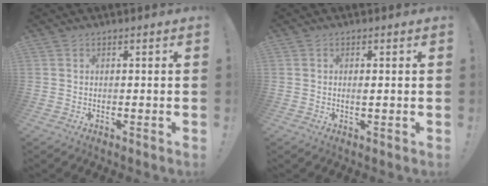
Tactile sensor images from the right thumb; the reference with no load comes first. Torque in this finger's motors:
{"motor_torque": [0.00, -0.19, -0.18, 0.23, -0.02]}